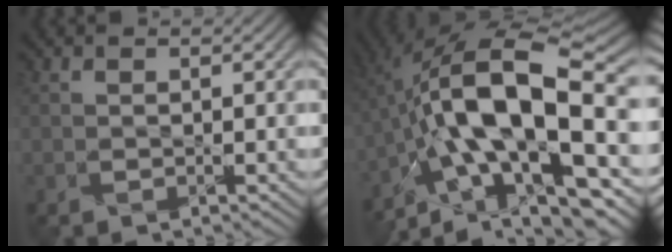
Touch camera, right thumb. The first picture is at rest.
{"total": 18.9, "force": [-4.8, 8.5, 16.3], "torque": [-0.273, 0.016, -0.095]}